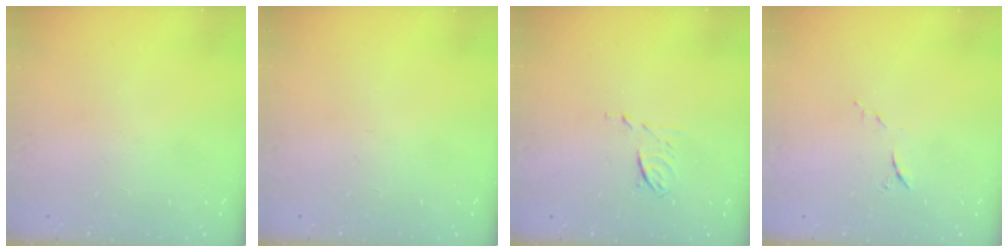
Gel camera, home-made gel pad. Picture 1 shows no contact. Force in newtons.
{"total": 0.0}
{"total": 6.3, "press": 6.2, "slide": 1.0}
{"total": 6.4, "press": 6.3, "slide": 1.3}